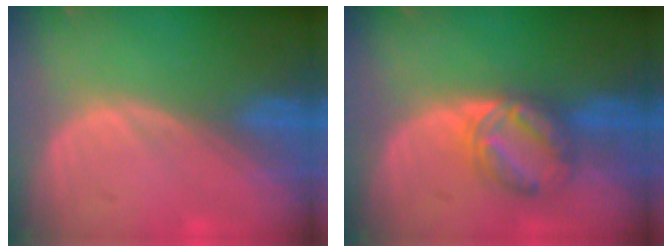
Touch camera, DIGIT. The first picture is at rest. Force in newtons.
{"total": 5.7, "press": 5.7, "slide": 0.7}